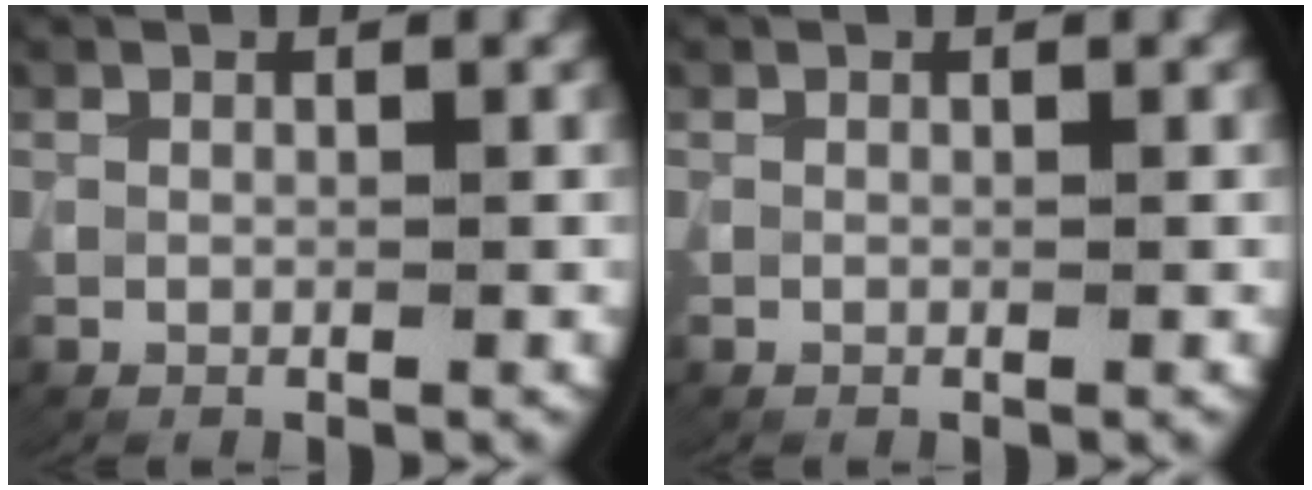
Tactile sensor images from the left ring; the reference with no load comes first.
{"total": 0.0}